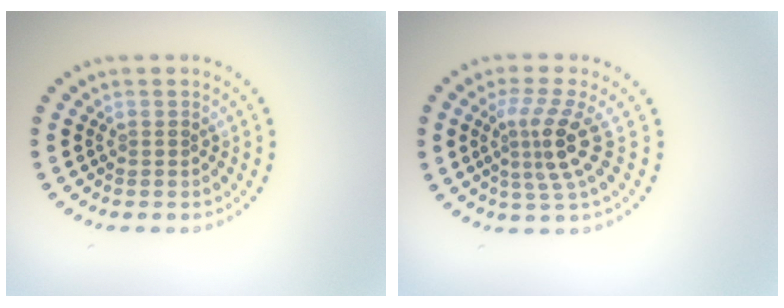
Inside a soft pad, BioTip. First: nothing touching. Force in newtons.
{"total": 3.7, "press": 2.6, "slide": 2.6}